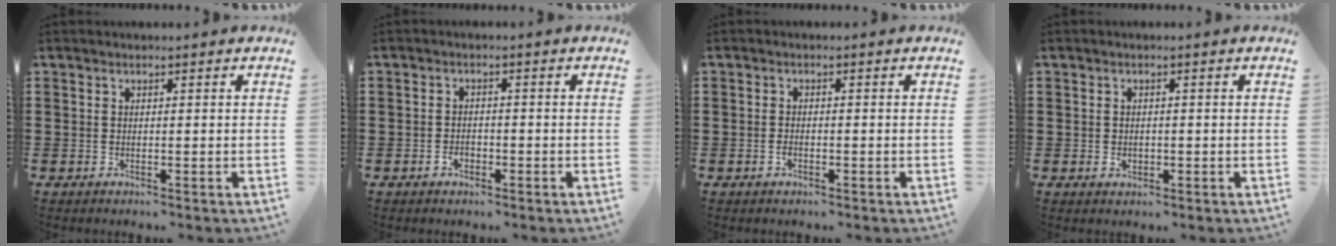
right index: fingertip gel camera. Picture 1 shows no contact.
{"total": 1.8, "force": [-1.0, 1.1, 1.0], "torque": [-0.021, -0.001, -0.019]}
{"total": 1.2, "force": [-0.6, 0.5, 0.9], "torque": [-0.018, -0.002, -0.012]}
{"total": 1.2, "force": [-0.2, 0.9, 0.8], "torque": [-0.018, 0.004, -0.005]}